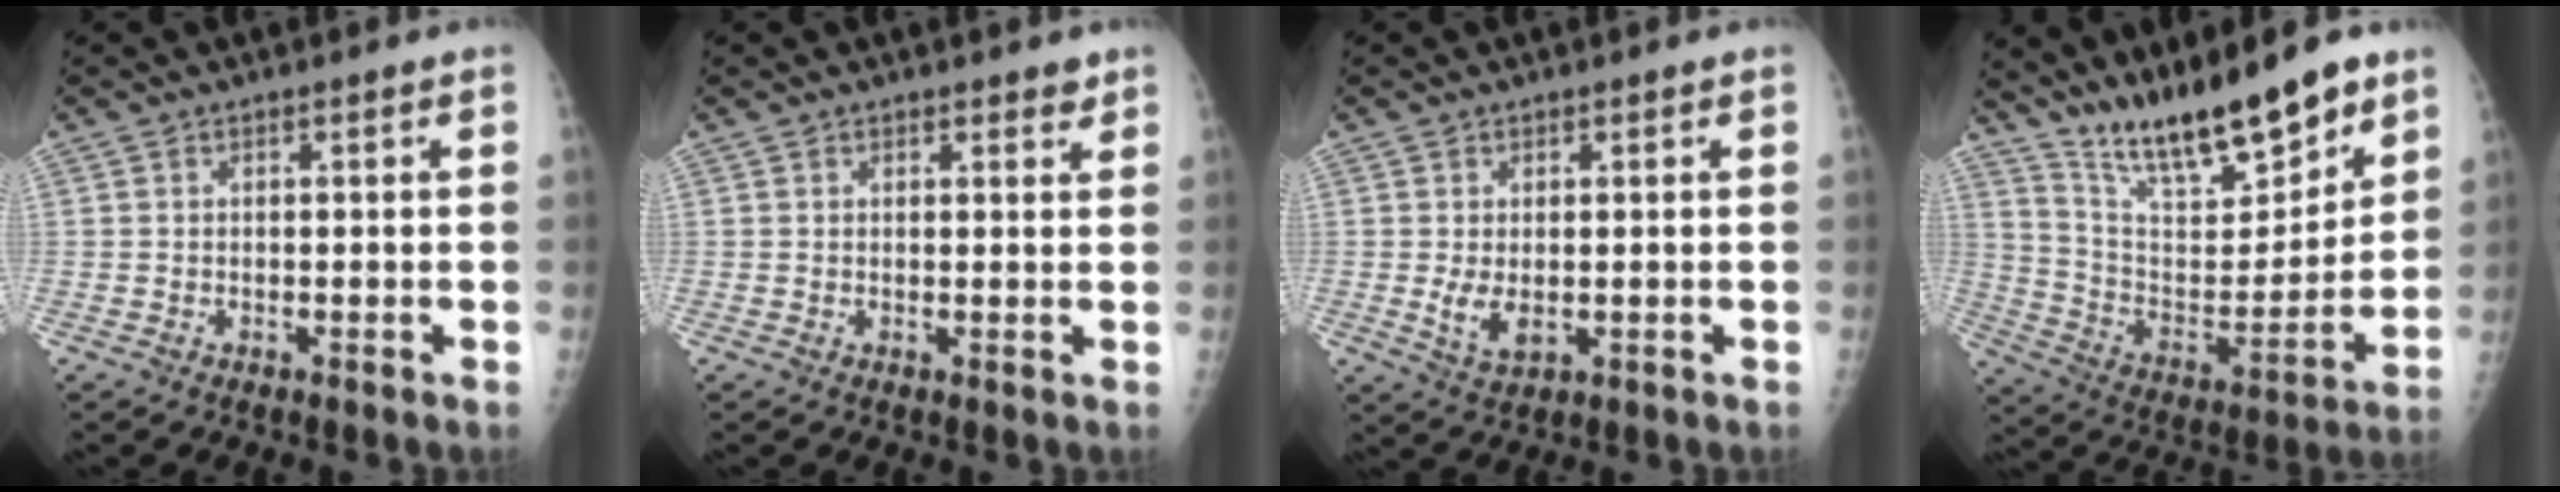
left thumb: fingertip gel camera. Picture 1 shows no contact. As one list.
[{"total": 1.8, "force": [1.4, 0.8, 0.6], "torque": [0.007, -0.008, 0.014]}, {"total": 3.9, "force": [-0.1, 2.3, 3.1], "torque": [-0.056, -0.011, 0.005]}, {"total": 19.1, "force": [14.9, 4.7, 10.9], "torque": [-0.142, -0.088, 0.269]}]